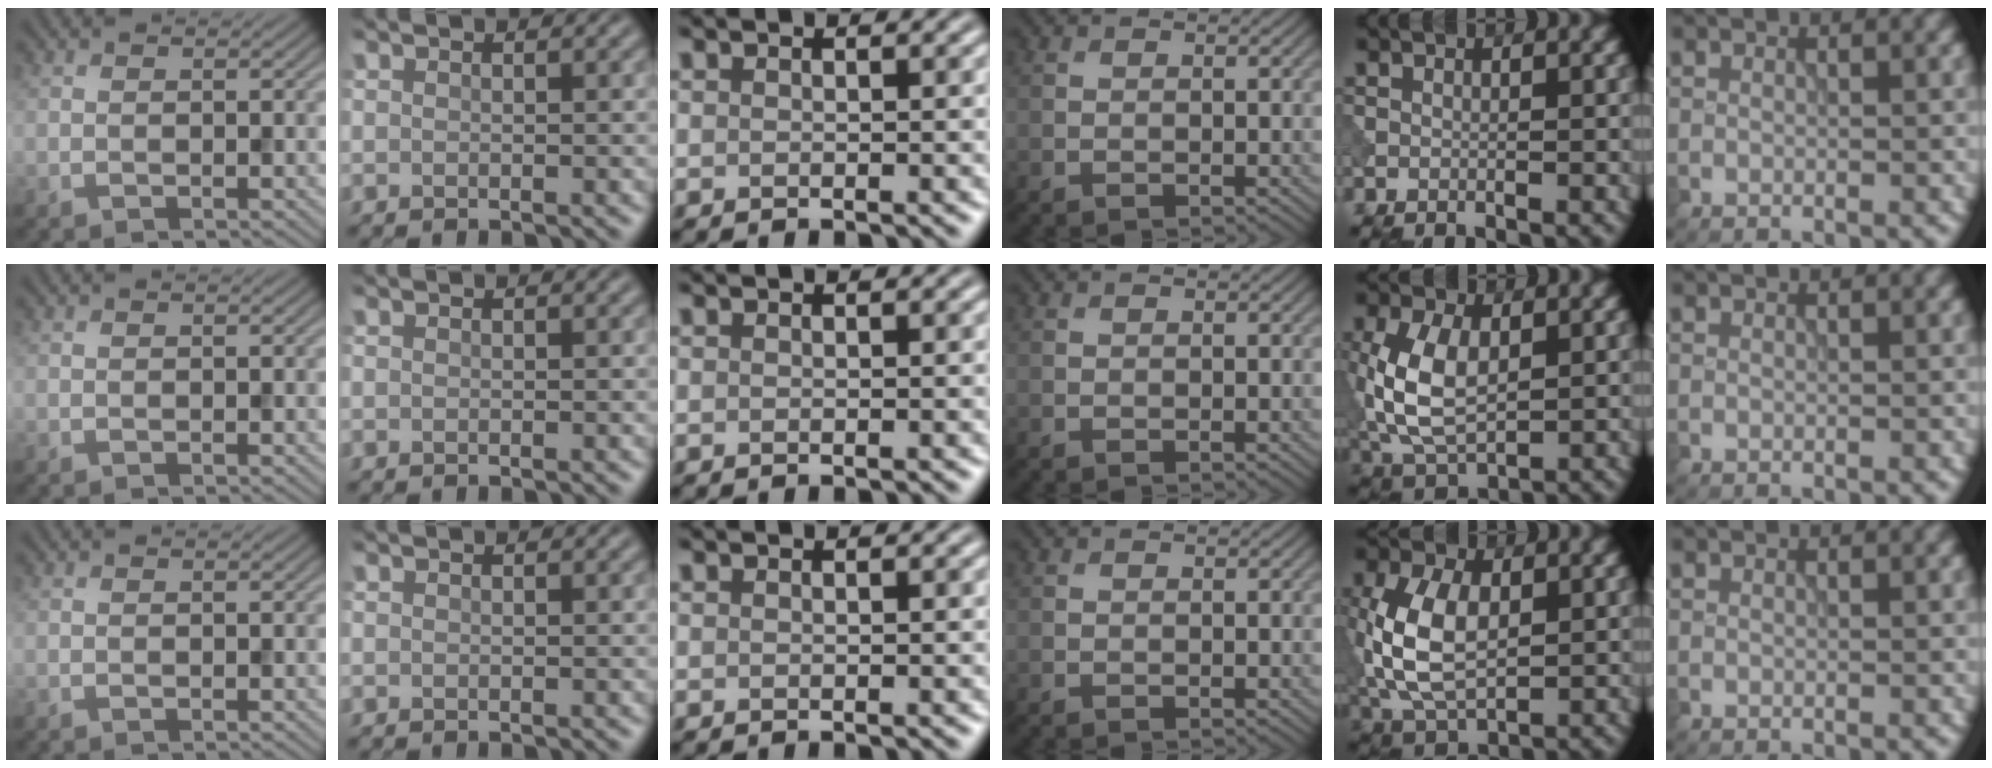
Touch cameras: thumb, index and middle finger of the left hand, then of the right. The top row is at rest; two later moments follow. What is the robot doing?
{"motion": "press", "object": "tv remote"}